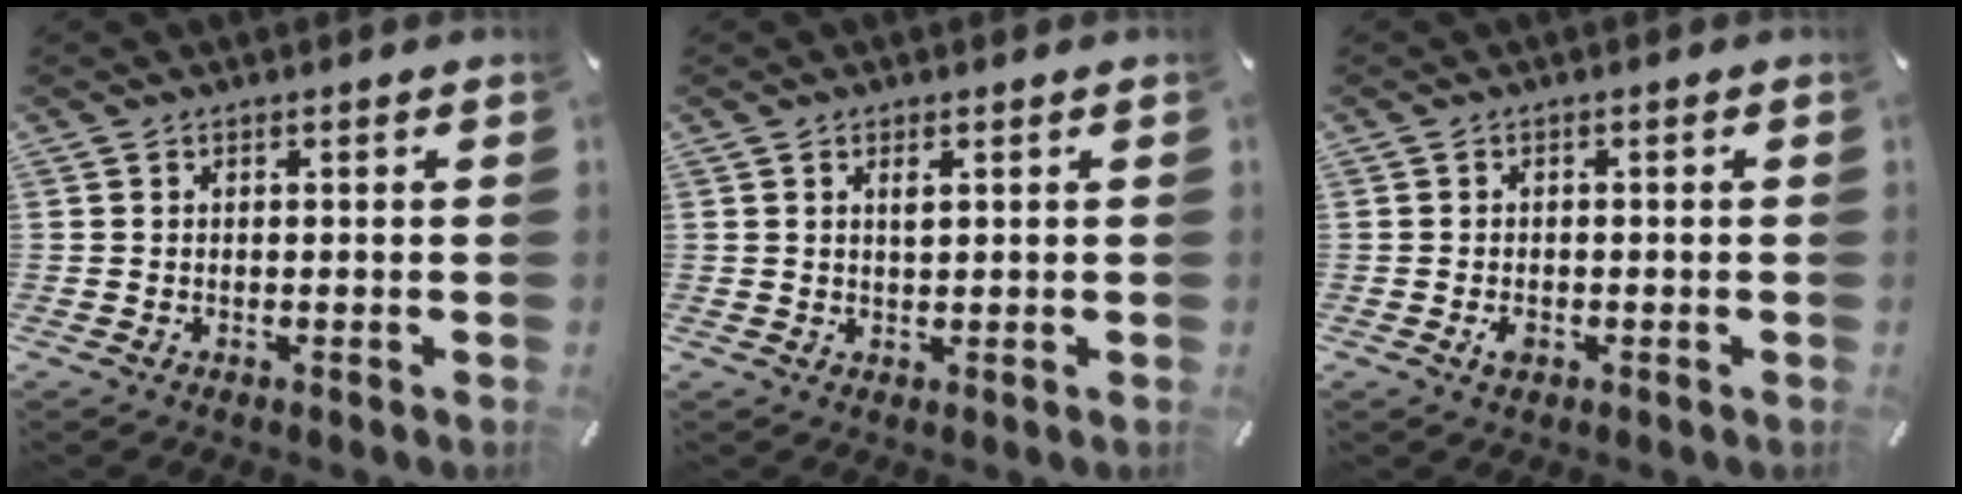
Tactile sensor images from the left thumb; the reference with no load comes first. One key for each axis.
{"total": 1.7, "fx": 0.7, "fy": 0.6, "fz": 1.4, "tx": -0.021, "ty": -0.003, "tz": 0.011}
{"total": 2.1, "fx": -0.7, "fy": 1.3, "fz": 1.5, "tx": -0.033, "ty": 0.000, "tz": -0.015}